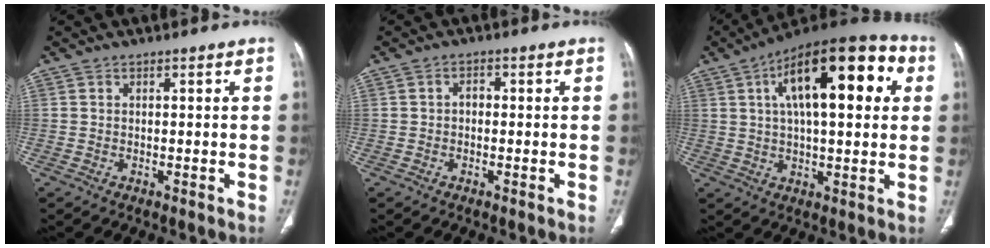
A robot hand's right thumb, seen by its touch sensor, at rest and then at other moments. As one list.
[{"total": 1.5, "force": [-0.2, 1.1, 1.0], "torque": [-0.008, 0.008, -0.006]}, {"total": 22.1, "force": [6.4, 8.8, 19.3], "torque": [-0.273, 0.020, 0.088]}]